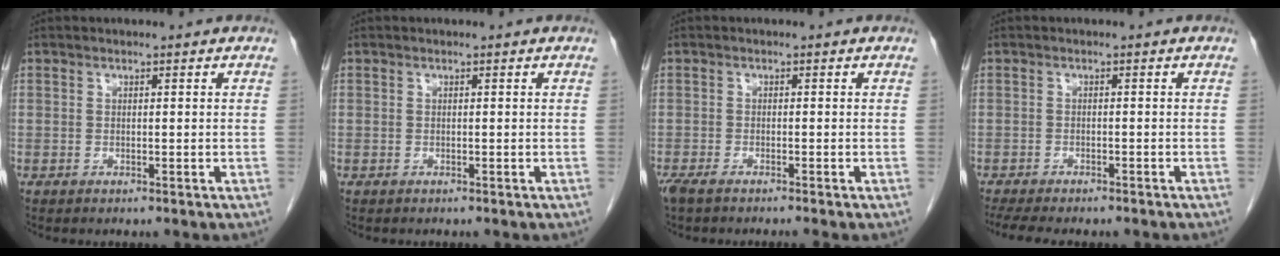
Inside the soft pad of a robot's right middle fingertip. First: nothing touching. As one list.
[{"total": 0.0}, {"total": 3.7, "force": [-3.1, 0.2, 2.1], "torque": [-0.033, -0.008, -0.052]}, {"total": 9.7, "force": [-8.2, 2.3, 4.7], "torque": [-0.069, -0.004, -0.113]}]